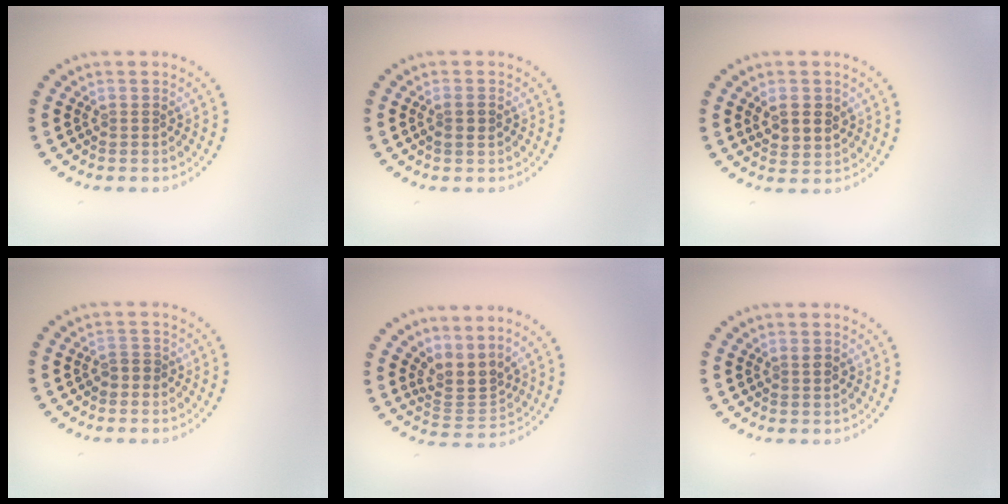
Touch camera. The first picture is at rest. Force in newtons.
{"total": 1.3, "press": 1.3, "slide": 0.2}
{"total": 2.7, "press": 2.6, "slide": 0.7}
{"total": 1.2, "press": 1.1, "slide": 0.5}
{"total": 3.0, "press": 2.1, "slide": 2.1}
{"total": 0.7, "press": 0.7, "slide": 0.1}